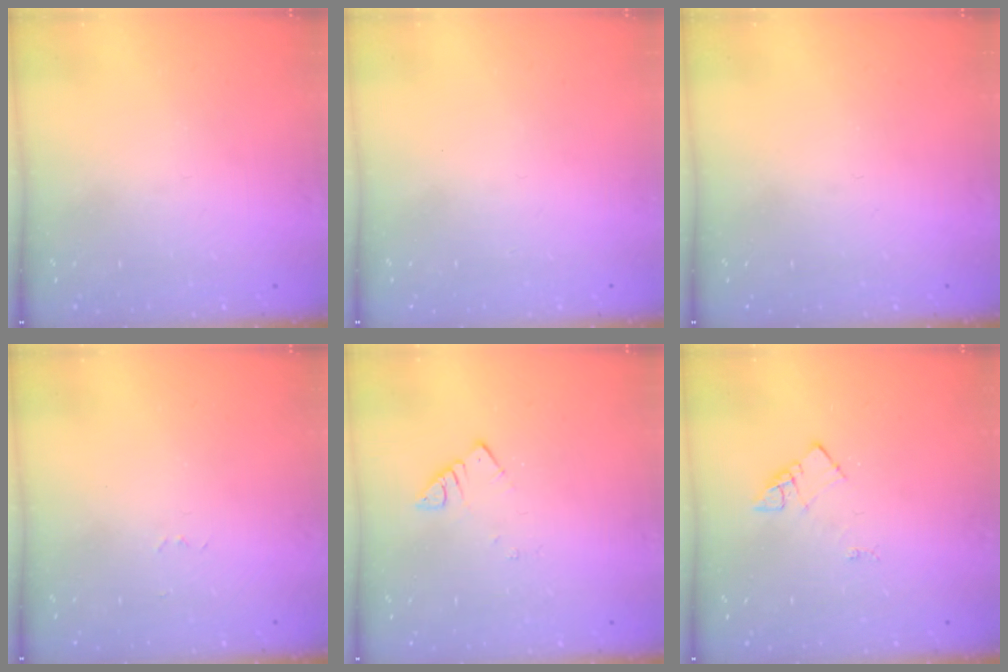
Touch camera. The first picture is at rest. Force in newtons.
{"total": 1.5, "press": 1.5, "slide": 0.1}
{"total": 0.0}
{"total": 2.6, "press": 2.6, "slide": 0.4}
{"total": 2.5, "press": 2.5, "slide": 0.3}
{"total": 4.5, "press": 4.5, "slide": 0.5}